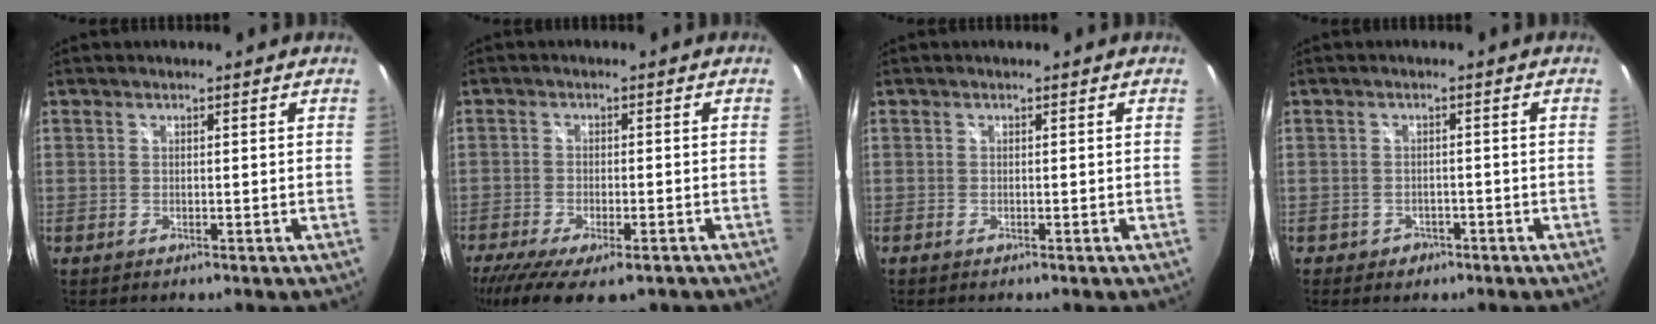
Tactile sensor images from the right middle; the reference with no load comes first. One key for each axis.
{"total": 12.9, "fx": -8.9, "fy": 4.6, "fz": 8.1, "tx": -0.177, "ty": -0.050, "tz": -0.143}
{"total": 0.0}
{"total": 2.3, "fx": -1.1, "fy": 1.9, "fz": 0.4, "tx": -0.013, "ty": 0.001, "tz": -0.013}